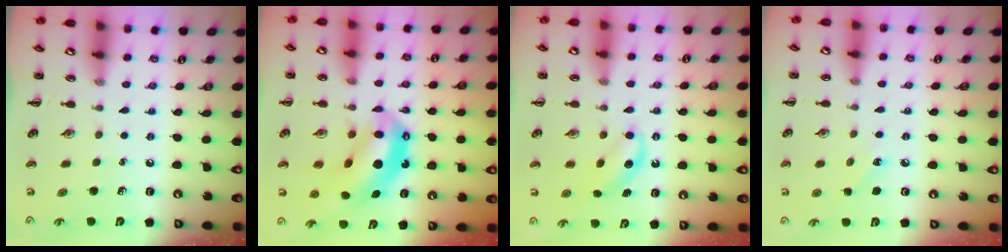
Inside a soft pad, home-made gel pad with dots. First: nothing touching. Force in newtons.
{"total": 12.6, "press": 12.2, "slide": 3.3}
{"total": 5.6, "press": 5.4, "slide": 1.5}
{"total": 5.6, "press": 5.4, "slide": 1.6}